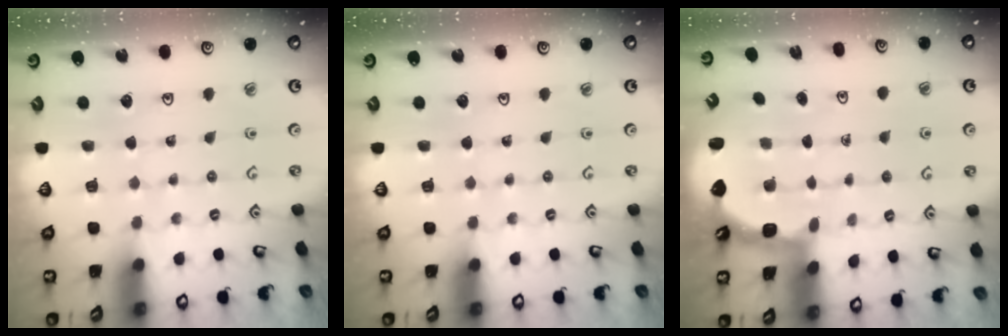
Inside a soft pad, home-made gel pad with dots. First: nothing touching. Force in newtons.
{"total": 0.0}
{"total": 2.5, "press": 2.1, "slide": 1.3}